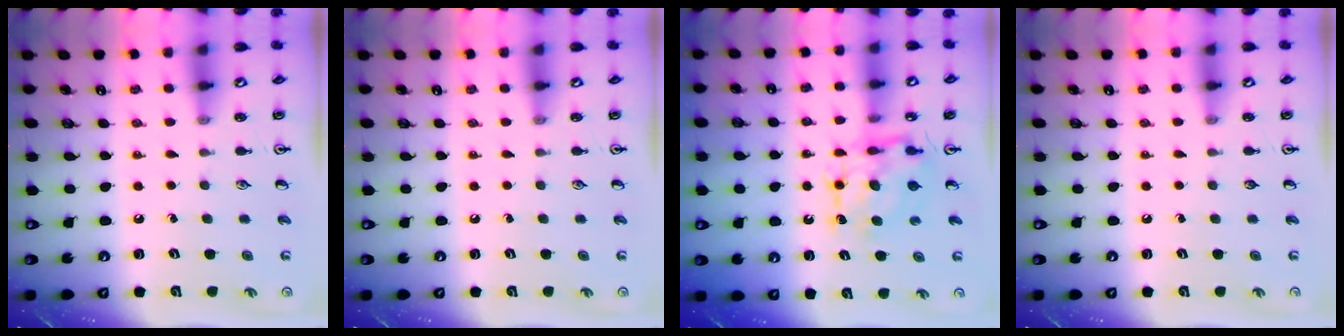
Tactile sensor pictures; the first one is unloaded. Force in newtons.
{"total": 0.0}
{"total": 7.6, "press": 7.6, "slide": 0.2}
{"total": 0.0}